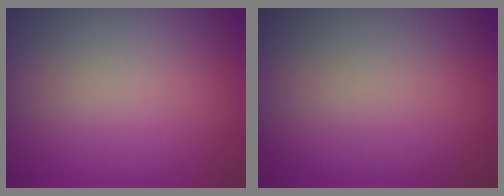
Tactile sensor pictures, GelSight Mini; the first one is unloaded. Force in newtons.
{"total": 0.0}